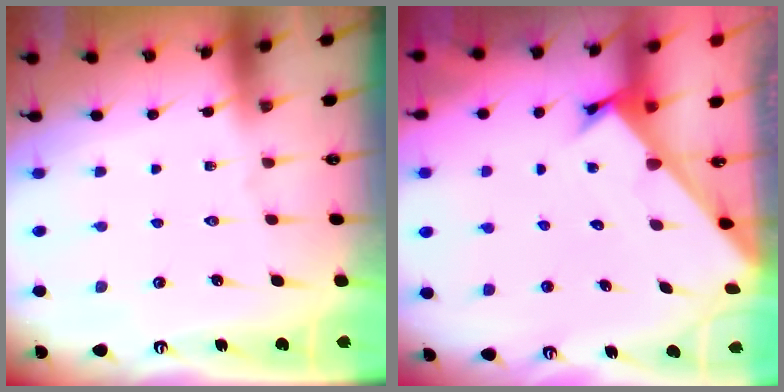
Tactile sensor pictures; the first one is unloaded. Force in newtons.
{"total": 2.4, "press": 2.4, "slide": 0.2}